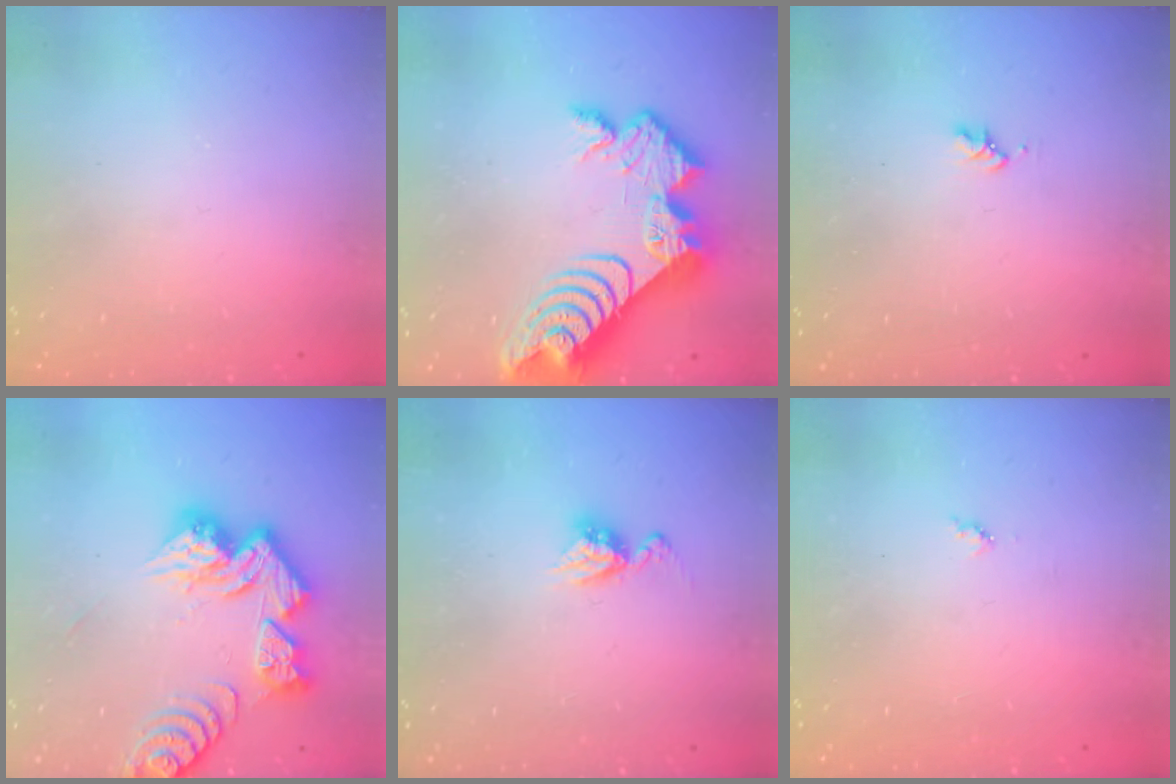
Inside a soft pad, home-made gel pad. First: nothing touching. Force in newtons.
{"total": 17.2, "press": 17.2, "slide": 1.2}
{"total": 1.6, "press": 1.6, "slide": 0.3}
{"total": 16.4, "press": 16.4, "slide": 1.5}
{"total": 6.2, "press": 6.2, "slide": 0.5}
{"total": 3.9, "press": 3.9, "slide": 0.4}